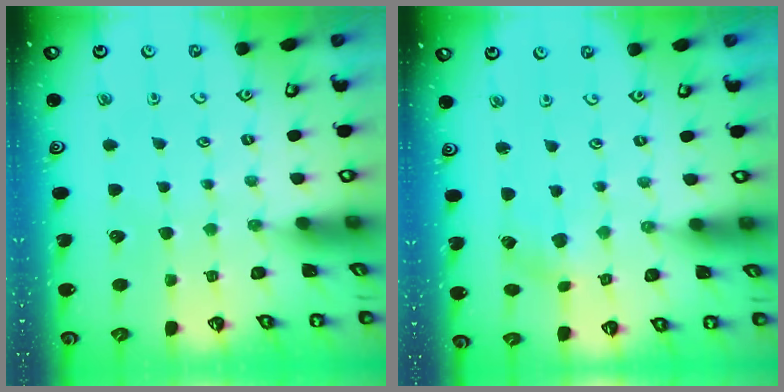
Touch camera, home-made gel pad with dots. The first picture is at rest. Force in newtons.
{"total": 1.2, "press": 1.2, "slide": 0.1}